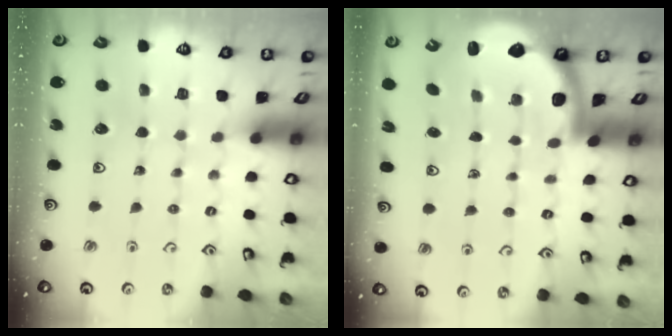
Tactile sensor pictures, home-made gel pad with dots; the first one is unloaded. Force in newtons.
{"total": 2.7, "press": 2.6, "slide": 0.5}